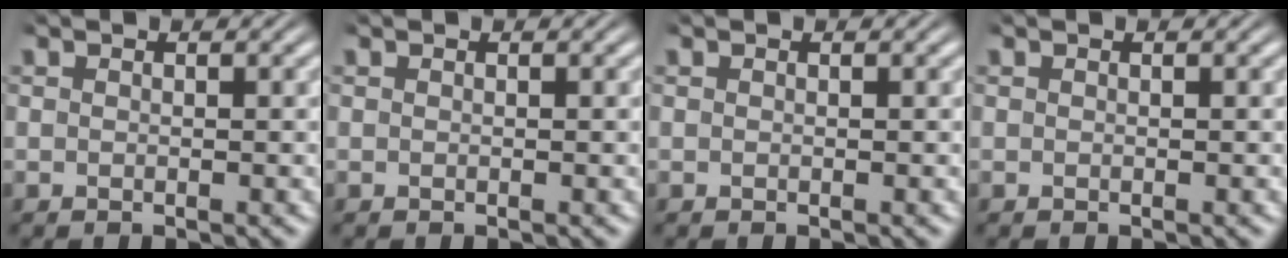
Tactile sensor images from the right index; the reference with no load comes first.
{"total": 0.0}
{"total": 0.0}
{"total": 0.0}